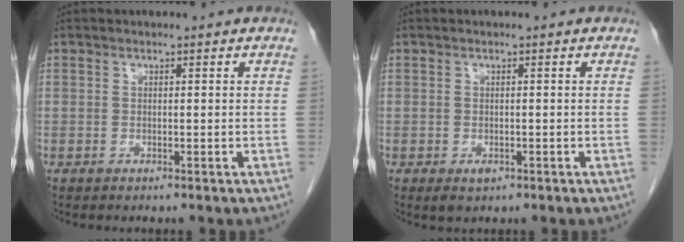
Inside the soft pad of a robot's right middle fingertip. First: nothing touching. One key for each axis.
{"total": 1.7, "fx": -0.8, "fy": 1.0, "fz": 1.1, "tx": -0.017, "ty": 0.000, "tz": -0.005}